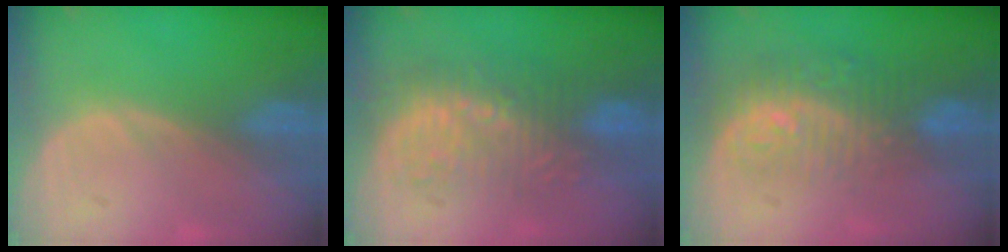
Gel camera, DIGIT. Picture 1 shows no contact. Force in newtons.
{"total": 8.8, "press": 8.6, "slide": 1.9}
{"total": 9.7, "press": 8.0, "slide": 5.5}